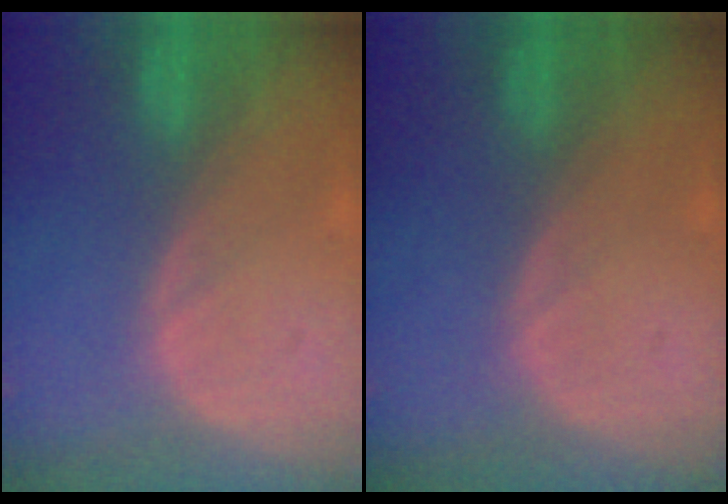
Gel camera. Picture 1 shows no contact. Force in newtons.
{"total": 0.0}